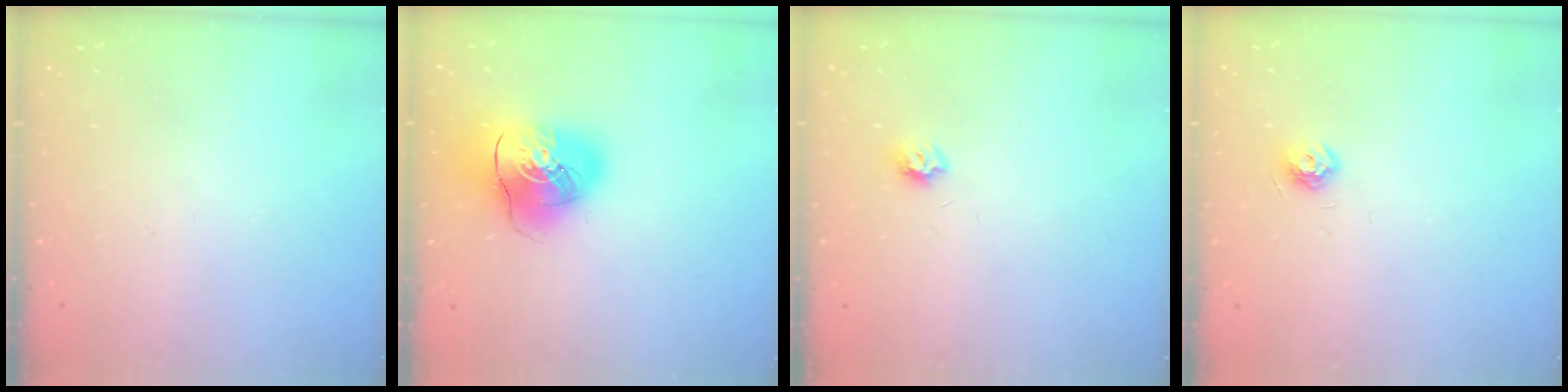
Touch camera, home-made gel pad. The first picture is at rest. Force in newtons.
{"total": 14.8, "press": 14.5, "slide": 2.6}
{"total": 4.6, "press": 4.6, "slide": 0.5}
{"total": 7.6, "press": 7.5, "slide": 1.1}